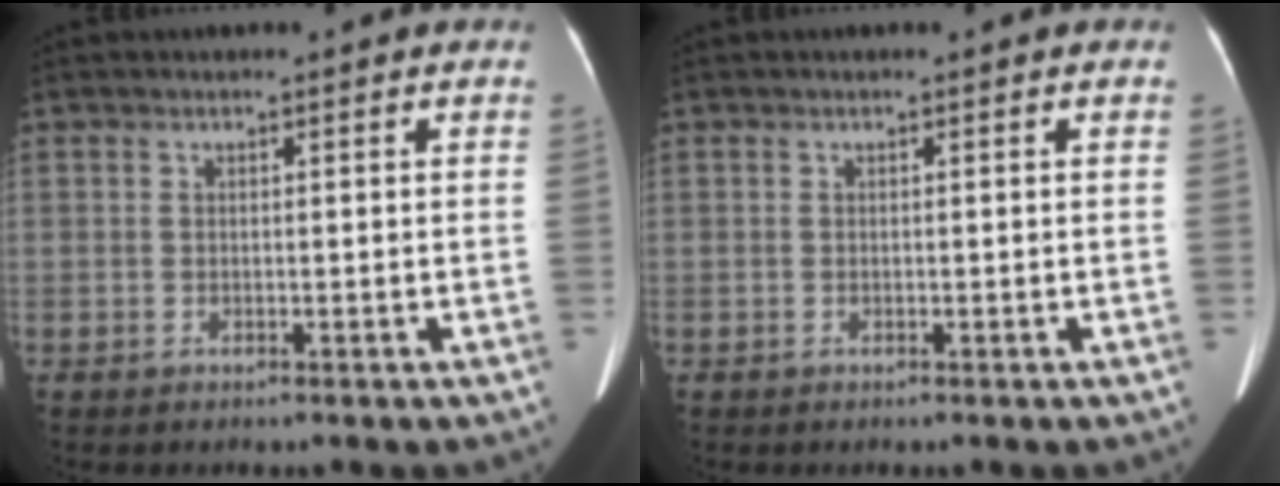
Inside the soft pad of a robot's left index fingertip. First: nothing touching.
{"total": 0.0}